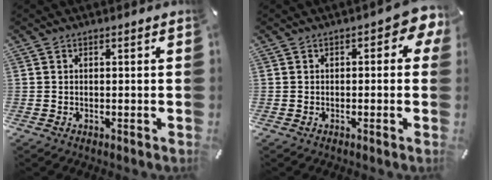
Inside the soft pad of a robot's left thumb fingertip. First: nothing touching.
{"total": 4.0, "force": [0.6, 2.2, 3.3], "torque": [-0.048, 0.006, 0.006]}